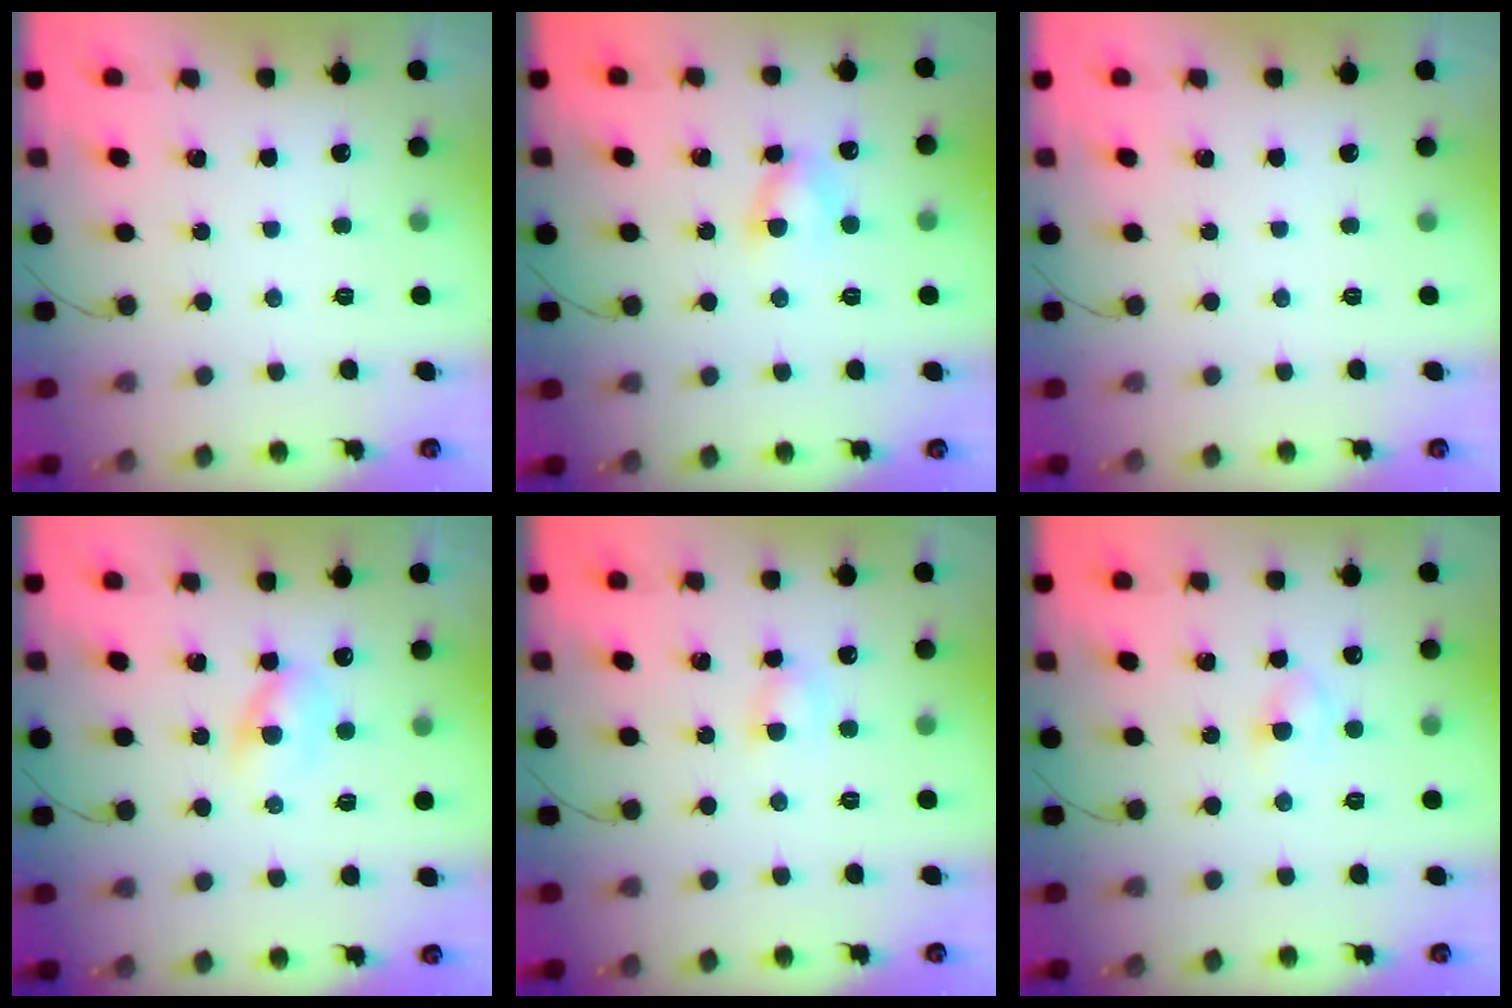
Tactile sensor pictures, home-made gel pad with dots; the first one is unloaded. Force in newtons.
{"total": 5.1, "press": 5.0, "slide": 0.5}
{"total": 0.0}
{"total": 3.3, "press": 3.1, "slide": 1.1}
{"total": 4.3, "press": 4.1, "slide": 1.3}
{"total": 2.5, "press": 2.3, "slide": 1.0}